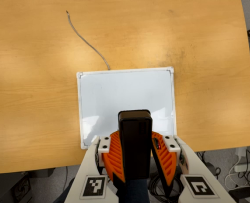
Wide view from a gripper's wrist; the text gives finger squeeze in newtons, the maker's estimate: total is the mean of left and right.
{"total": 7.5, "left": 8.2, "right": 6.9}